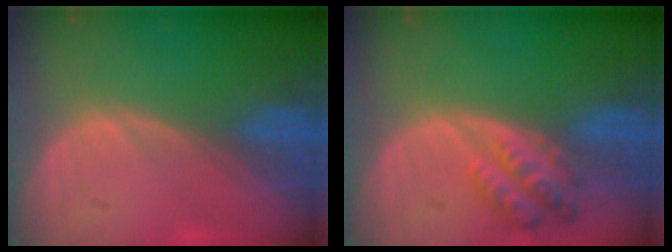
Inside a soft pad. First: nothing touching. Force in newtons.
{"total": 5.4, "press": 5.0, "slide": 2.1}